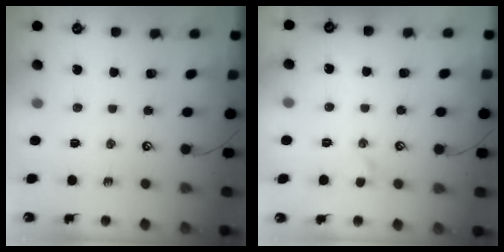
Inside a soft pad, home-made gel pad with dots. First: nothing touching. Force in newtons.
{"total": 0.5, "press": 0.5, "slide": 0.3}